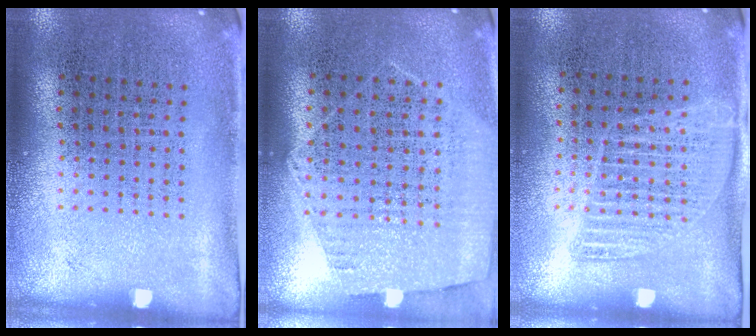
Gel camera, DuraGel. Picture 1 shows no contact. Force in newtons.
{"total": 1.2, "press": 1.1, "slide": 0.5}
{"total": 1.1, "press": 1.0, "slide": 0.5}